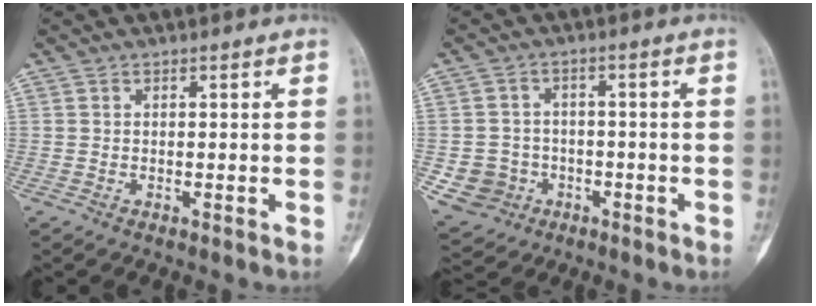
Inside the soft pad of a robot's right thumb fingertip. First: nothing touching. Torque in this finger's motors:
{"motor_torque": [0.00, -0.07, -0.02, -0.32, -0.09]}